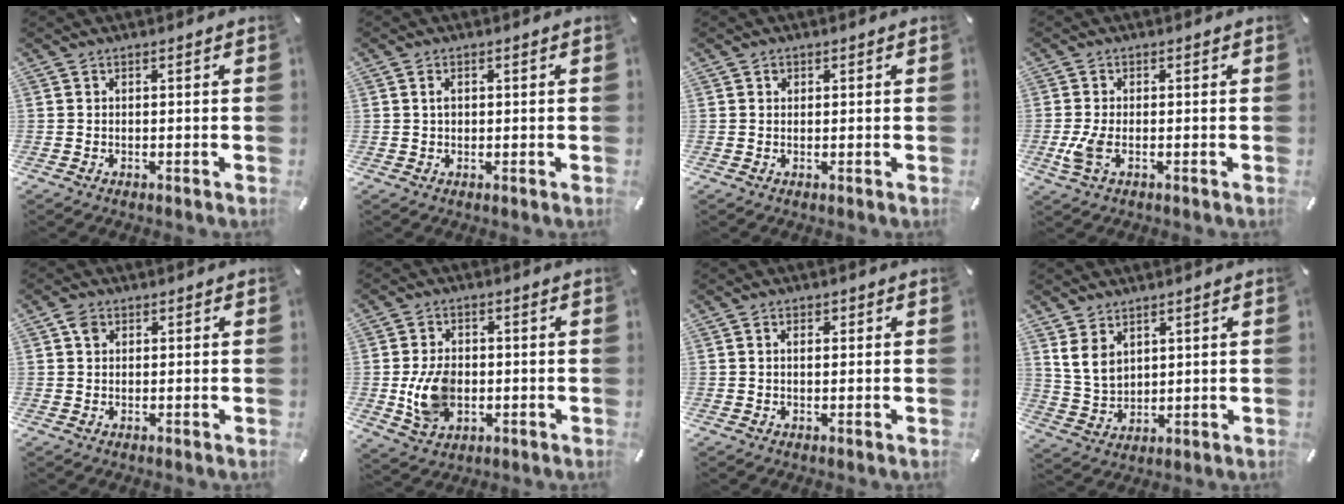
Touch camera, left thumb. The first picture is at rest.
{"total": 1.6, "force": [0.4, 1.2, 1.0], "torque": [-0.022, 0.007, 0.005]}
{"total": 0.9, "force": [0.4, 0.8, 0.2], "torque": [0.004, 0.002, 0.004]}
{"total": 4.3, "force": [-1.0, 2.0, 3.6], "torque": [-0.085, -0.004, -0.020]}
{"total": 2.5, "force": [0.7, 2.1, 1.2], "torque": [-0.017, 0.003, 0.011]}
{"total": 9.9, "force": [-1.1, 7.3, 6.5], "torque": [-0.133, 0.002, -0.019]}
{"total": 2.1, "force": [0.4, 1.4, 1.4], "torque": [-0.022, 0.007, 0.004]}
{"total": 6.8, "force": [3.4, 5.2, 2.7], "torque": [-0.073, -0.008, 0.061]}